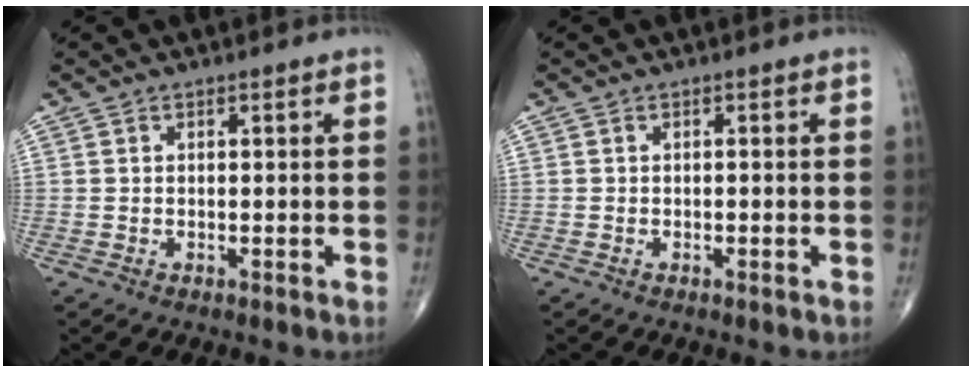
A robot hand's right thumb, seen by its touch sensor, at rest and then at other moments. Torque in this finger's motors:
{"motor_torque": [-0.15, -0.04, 0.03, 0.09, 0.02]}